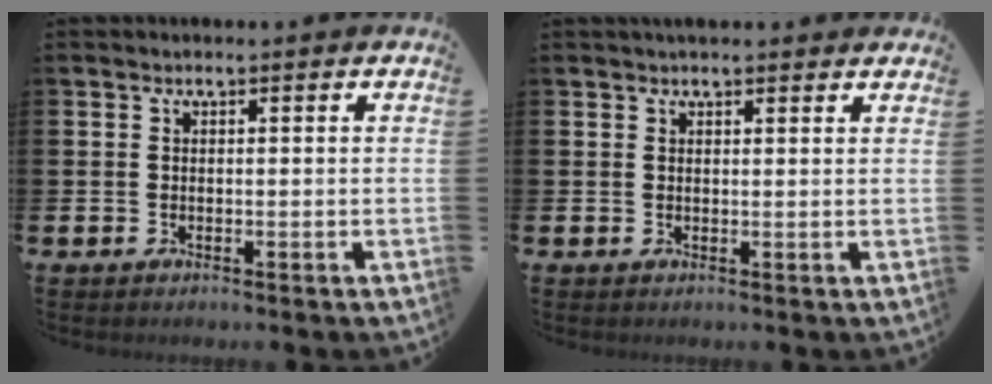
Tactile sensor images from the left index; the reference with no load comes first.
{"total": 1.6, "force": [1.5, 0.3, 0.2], "torque": [0.007, -0.005, 0.025]}